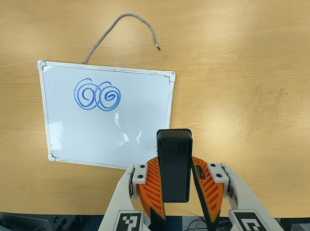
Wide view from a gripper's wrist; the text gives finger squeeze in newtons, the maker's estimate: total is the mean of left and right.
{"total": 5.7, "left": 5.2, "right": 6.1}